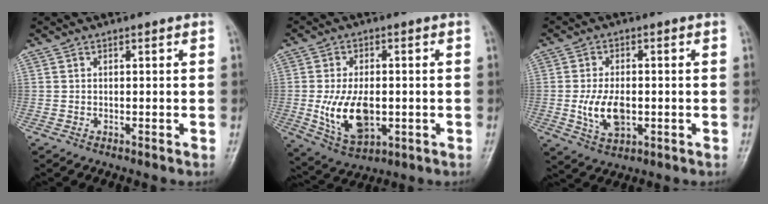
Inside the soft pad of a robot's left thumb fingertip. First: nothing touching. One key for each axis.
{"total": 11.3, "fx": -1.5, "fy": 6.7, "fz": 9.0, "tx": -0.155, "ty": -0.006, "tz": -0.014}
{"total": 7.7, "fx": -1.1, "fy": 4.5, "fz": 6.1, "tx": -0.109, "ty": -0.003, "tz": -0.014}